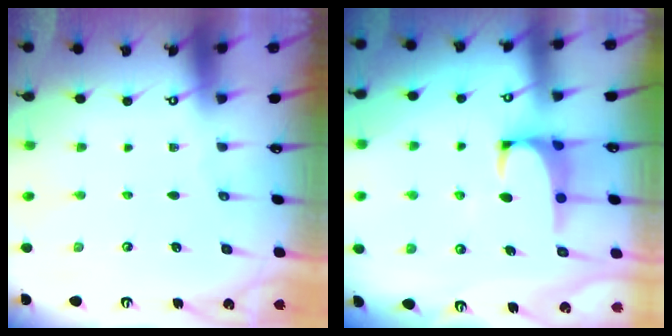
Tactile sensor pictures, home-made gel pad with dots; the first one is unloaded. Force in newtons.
{"total": 1.3, "press": 1.2, "slide": 0.5}